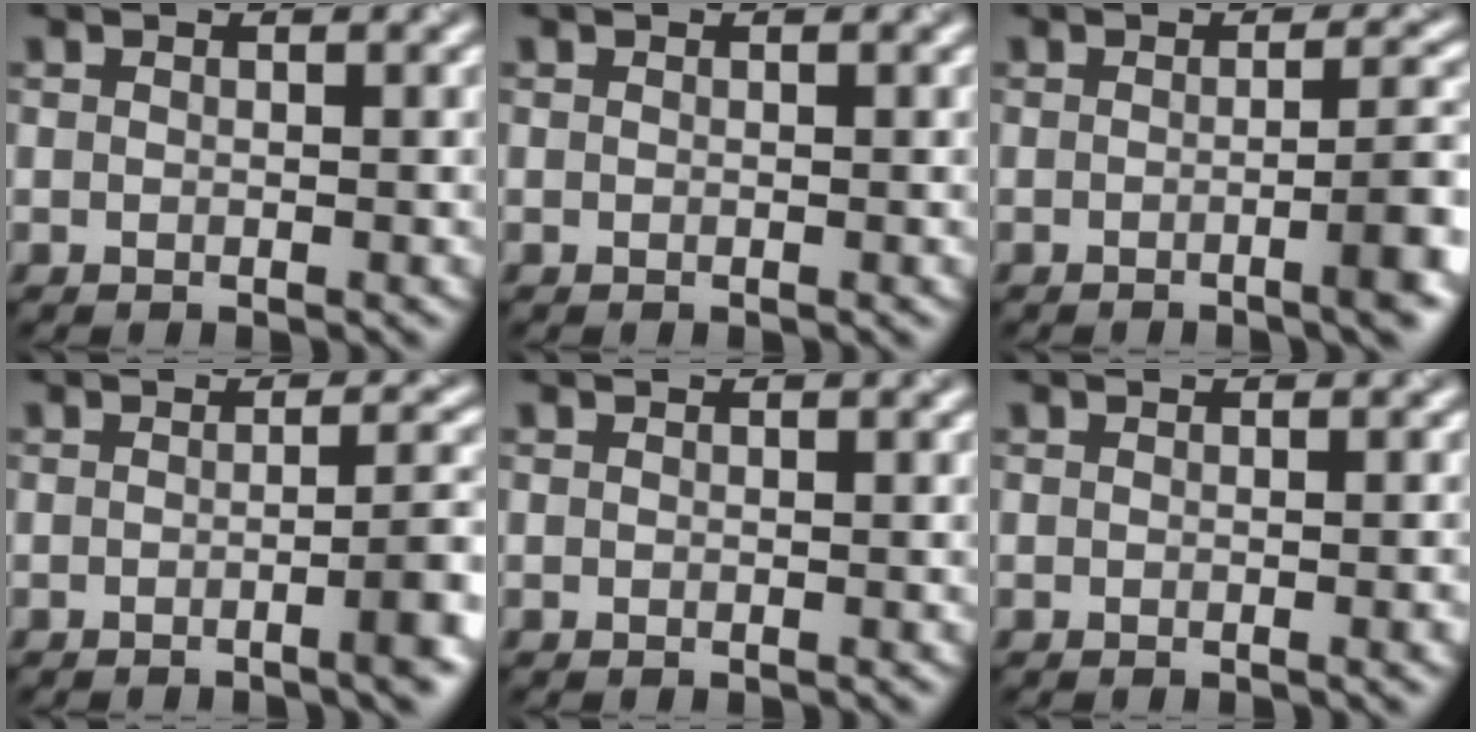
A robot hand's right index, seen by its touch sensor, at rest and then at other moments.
{"total": 0.0}
{"total": 4.2, "force": [-1.5, 0.6, 3.8], "torque": [-0.051, 0.006, -0.029]}
{"total": 3.8, "force": [-1.5, 0.5, 3.4], "torque": [-0.044, 0.008, -0.031]}
{"total": 0.0}
{"total": 0.9, "force": [-0.3, 0.1, 0.9], "torque": [-0.015, -0.001, -0.002]}